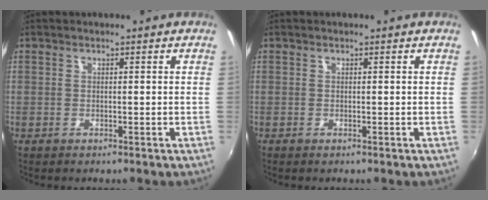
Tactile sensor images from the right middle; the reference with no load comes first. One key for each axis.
{"total": 0.0}